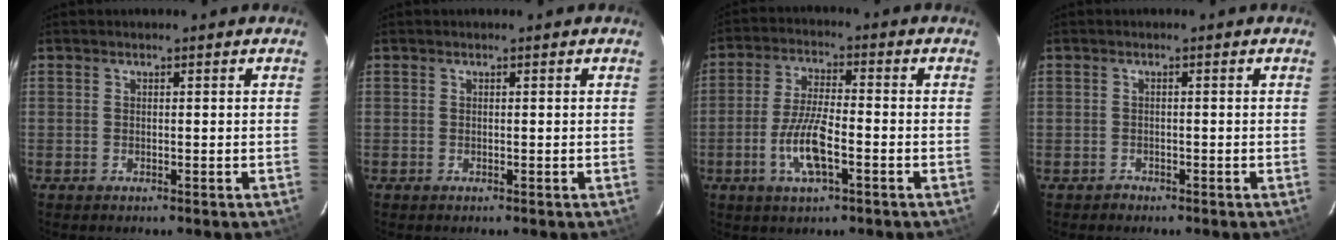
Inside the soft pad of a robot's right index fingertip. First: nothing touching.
{"total": 0.0}
{"total": 8.7, "force": [-3.4, 2.3, 7.6], "torque": [-0.158, -0.002, -0.067]}
{"total": 1.5, "force": [-0.9, 1.1, -0.3], "torque": [0.002, 0.005, -0.013]}